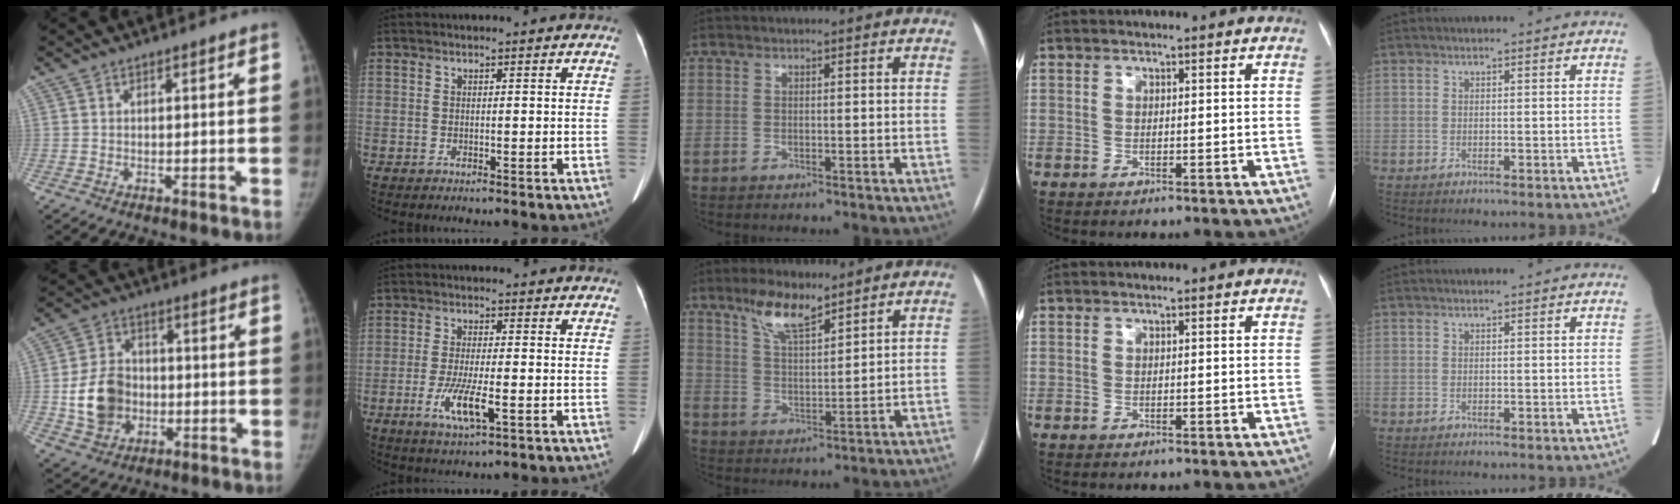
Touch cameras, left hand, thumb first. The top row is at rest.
{"thumb": {"total": 11.0, "force": [-1.5, 9.0, 6.3], "torque": [-0.094, 0.014, -0.024]}, "index": {"total": 6.3, "force": [-2.3, 1.0, 5.8], "torque": [-0.119, -0.013, -0.040]}, "middle": {"total": 7.1, "force": [5.5, 1.7, 4.2], "torque": [-0.087, 0.002, 0.105]}}